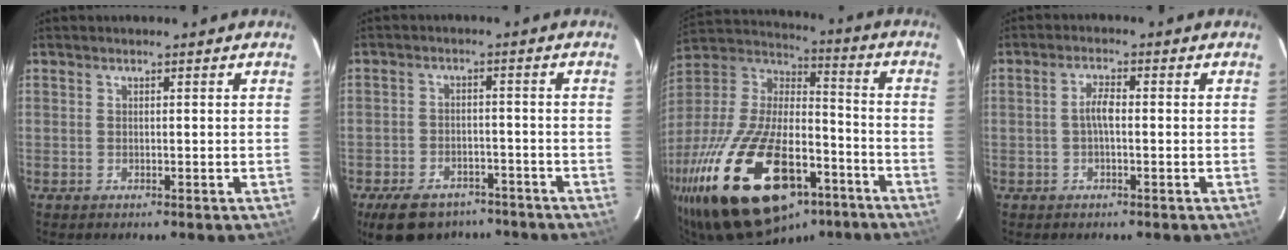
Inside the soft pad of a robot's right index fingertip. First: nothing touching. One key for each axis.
{"total": 13.1, "fx": -9.7, "fy": 7.1, "fz": 5.4, "tx": -0.135, "ty": 0.007, "tz": -0.135}
{"total": 36.4, "fx": -19.9, "fy": 16.8, "fz": 25.5, "tx": -0.502, "ty": -0.025, "tz": -0.316}
{"total": 2.8, "fx": -0.4, "fy": 0.8, "fz": 2.6, "tx": -0.053, "ty": 0.008, "tz": -0.007}